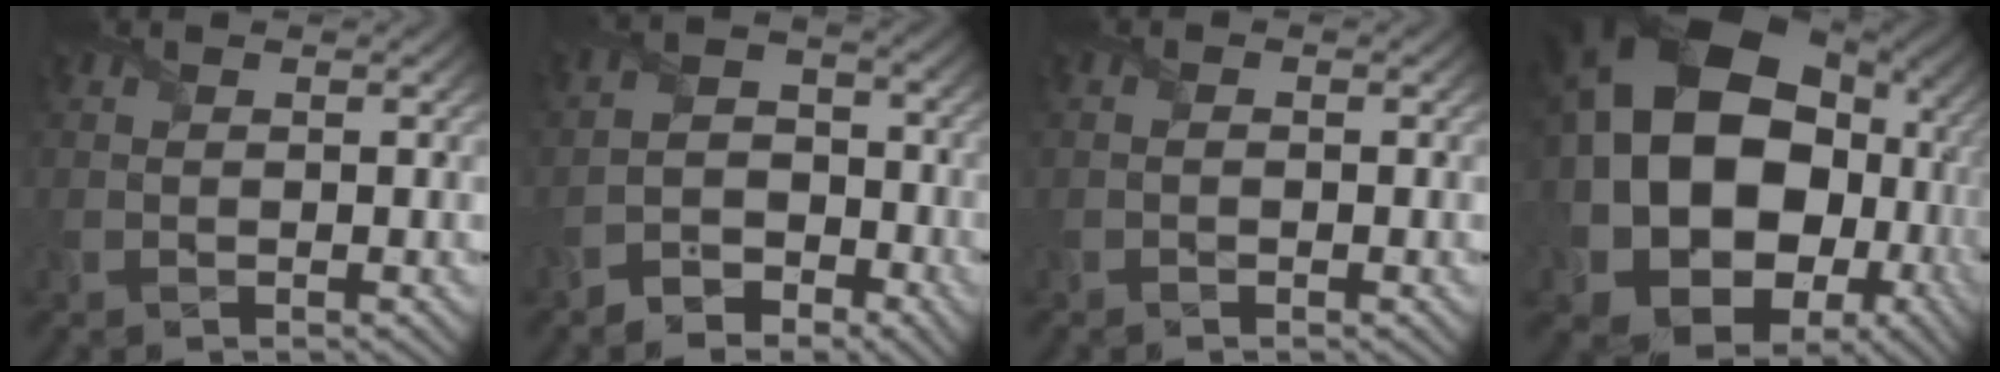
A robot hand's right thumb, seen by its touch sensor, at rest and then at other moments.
{"total": 4.9, "force": [-3.6, 2.7, 1.9], "torque": [-0.031, 0.003, -0.075]}
{"total": 0.7, "force": [-0.6, 0.3, 0.2], "torque": [-0.002, 0.000, -0.007]}
{"total": 23.1, "force": [1.1, 19.0, 13.2], "torque": [-0.303, -0.018, 0.024]}